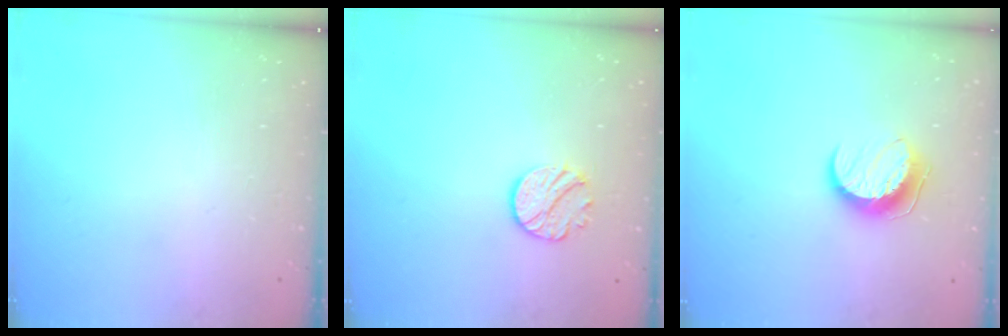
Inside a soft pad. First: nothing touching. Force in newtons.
{"total": 9.0, "press": 9.0, "slide": 0.3}
{"total": 9.5, "press": 9.5, "slide": 0.7}